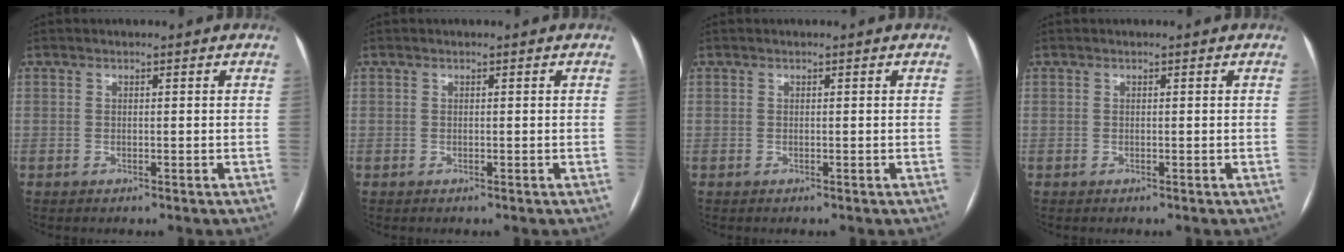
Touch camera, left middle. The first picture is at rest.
{"total": 0.0}
{"total": 0.0}
{"total": 0.0}